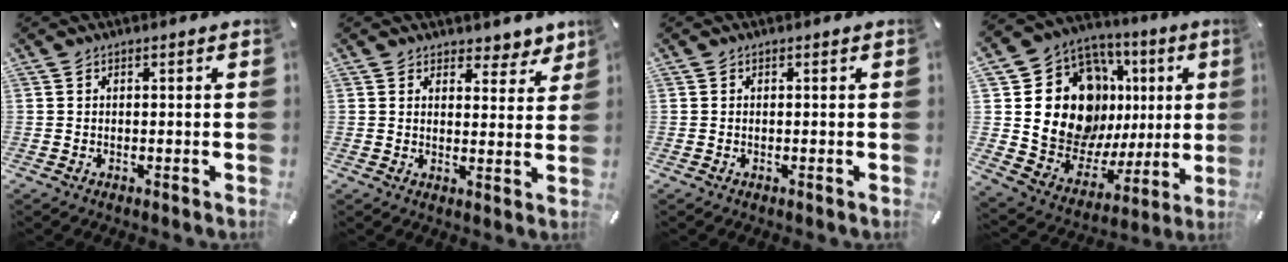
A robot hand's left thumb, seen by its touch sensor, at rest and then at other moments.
{"total": 5.0, "force": [4.2, 2.8, 0.3], "torque": [0.017, -0.033, 0.071]}
{"total": 0.0}
{"total": 18.0, "force": [6.0, 14.2, 9.3], "torque": [-0.171, -0.045, 0.123]}